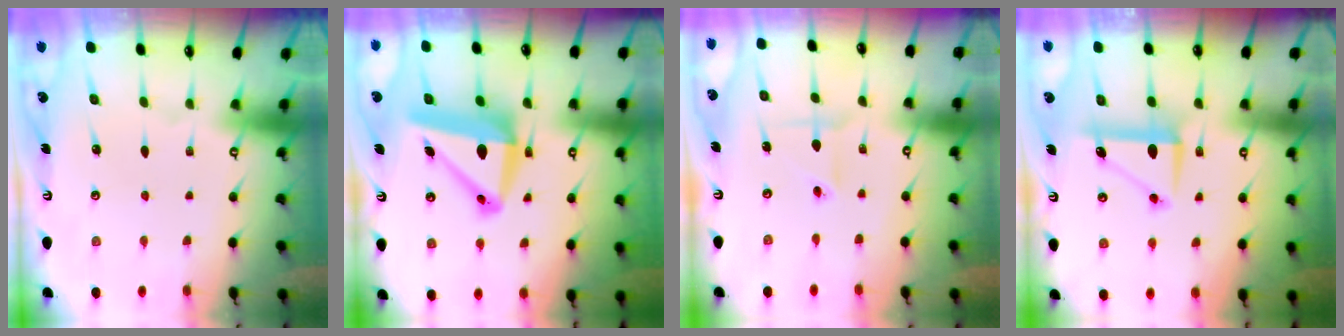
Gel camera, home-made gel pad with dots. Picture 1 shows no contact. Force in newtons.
{"total": 12.9, "press": 12.6, "slide": 2.8}
{"total": 2.4, "press": 2.2, "slide": 1.0}
{"total": 7.9, "press": 7.8, "slide": 0.9}